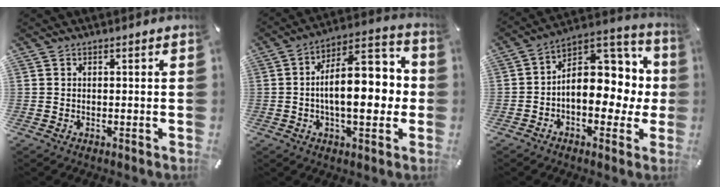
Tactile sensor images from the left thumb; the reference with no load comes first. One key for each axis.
{"total": 15.7, "fx": -0.7, "fy": 7.6, "fz": 13.7, "tx": -0.194, "ty": 0.001, "tz": -0.014}
{"total": 14.7, "fx": 0.9, "fy": 10.4, "fz": 10.4, "tx": -0.129, "ty": -0.009, "tz": 0.022}